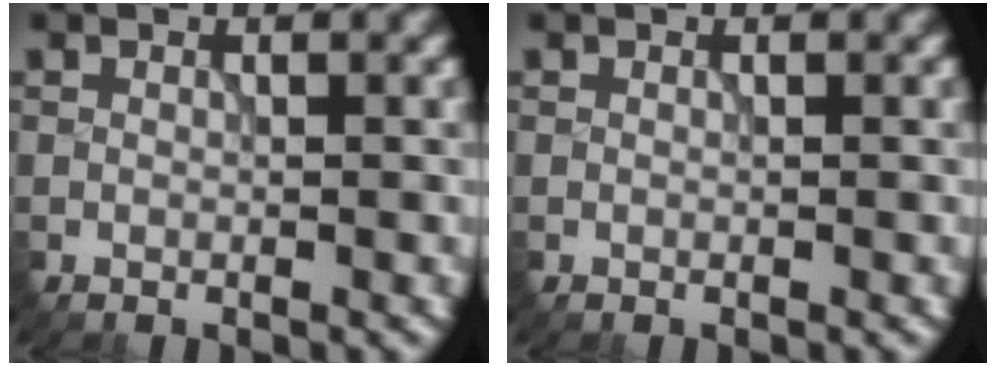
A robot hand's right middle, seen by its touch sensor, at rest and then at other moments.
{"total": 0.0}